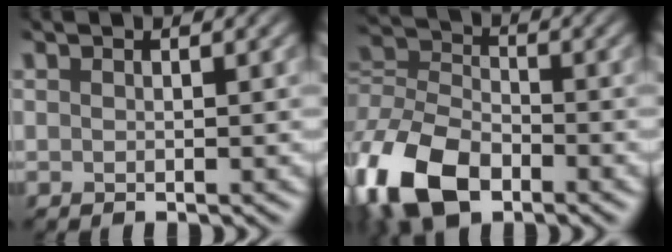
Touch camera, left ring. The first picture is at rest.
{"total": 9.9, "force": [-6.5, 5.1, 5.4], "torque": [-0.133, -0.021, -0.142]}